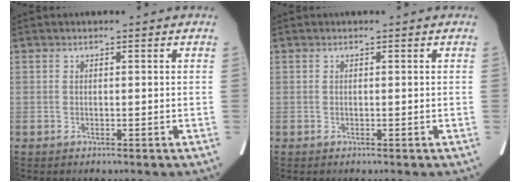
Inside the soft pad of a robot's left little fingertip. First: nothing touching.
{"total": 0.0}